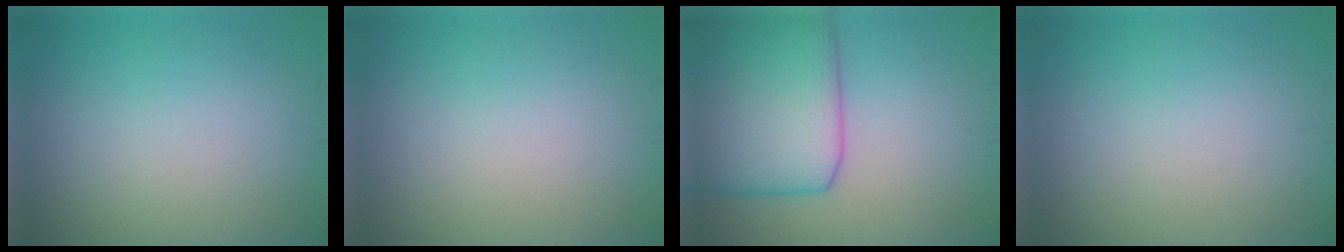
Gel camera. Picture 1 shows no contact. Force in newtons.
{"total": 0.0}
{"total": 9.7, "press": 9.7, "slide": 0.3}
{"total": 0.0}